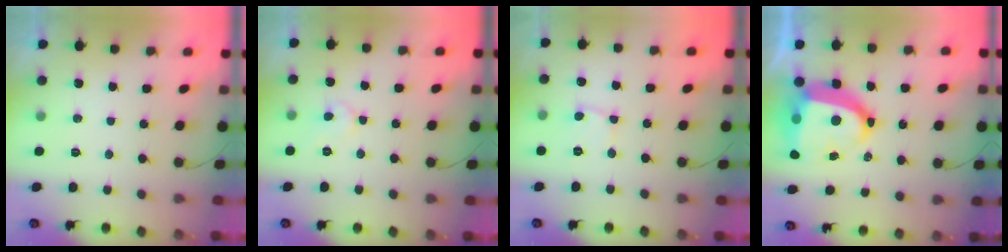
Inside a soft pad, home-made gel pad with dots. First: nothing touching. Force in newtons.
{"total": 5.3, "press": 5.3, "slide": 0.4}
{"total": 2.9, "press": 2.9, "slide": 0.2}
{"total": 18.7, "press": 18.5, "slide": 2.7}